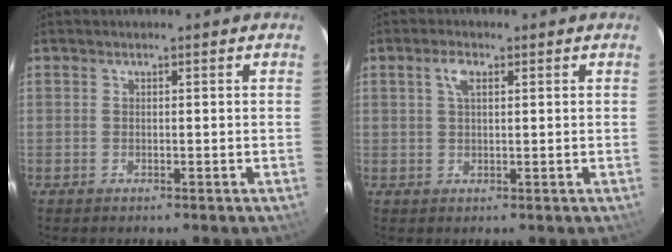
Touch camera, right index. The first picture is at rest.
{"total": 2.7, "force": [1.1, 1.0, 2.2], "torque": [-0.045, 0.006, 0.022]}